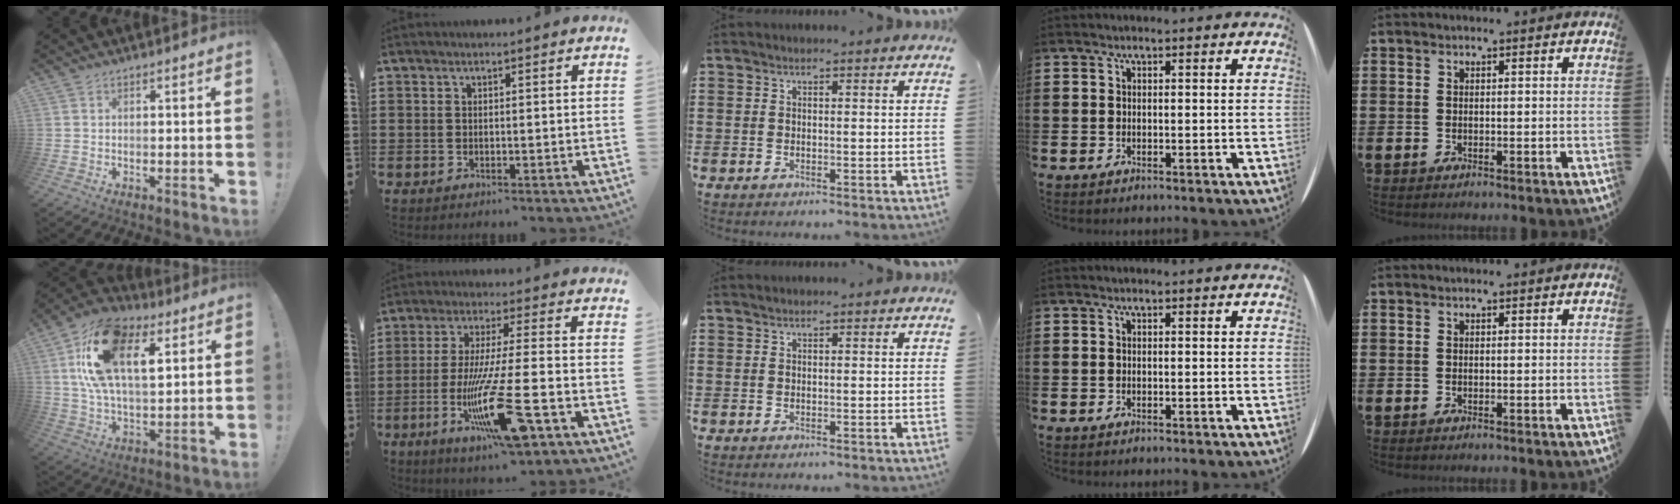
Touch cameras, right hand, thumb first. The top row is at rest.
{"thumb": {"total": 21.3, "force": [8.6, 11.5, 15.8], "torque": [-0.301, -0.021, 0.148]}, "index": {"total": 16.0, "force": [-5.8, 2.0, 14.8], "torque": [-0.297, -0.012, -0.103]}}